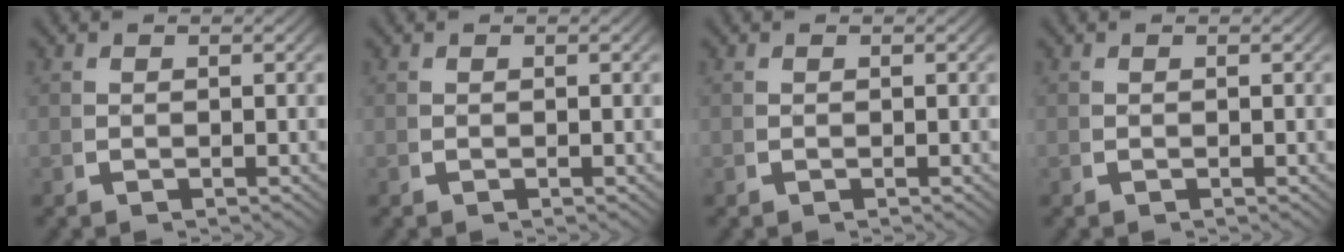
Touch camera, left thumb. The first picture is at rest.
{"total": 0.0}
{"total": 0.0}
{"total": 0.0}